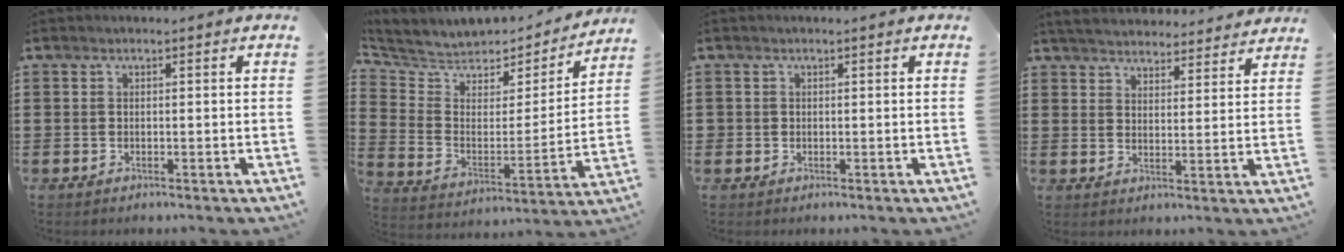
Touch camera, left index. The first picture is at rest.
{"total": 5.2, "force": [4.6, 2.3, 0.6], "torque": [-0.049, -0.039, 0.075]}
{"total": 0.7, "force": [0.0, 0.7, 0.1], "torque": [-0.005, 0.004, -0.002]}
{"total": 4.5, "force": [4.5, 0.3, 0.4], "torque": [-0.027, -0.021, 0.079]}